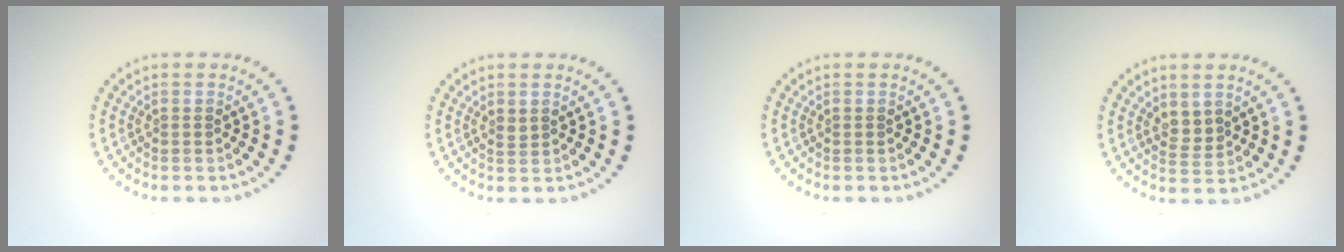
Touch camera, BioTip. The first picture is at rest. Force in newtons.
{"total": 0.7, "press": 0.6, "slide": 0.3}
{"total": 0.0}
{"total": 1.6, "press": 1.3, "slide": 1.0}